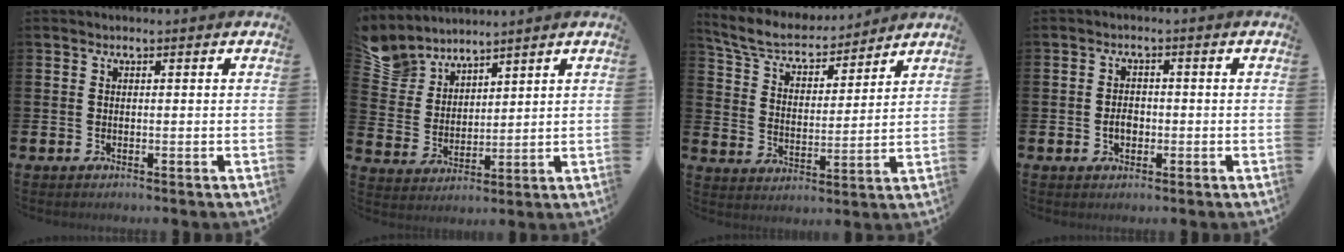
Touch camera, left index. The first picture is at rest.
{"total": 5.7, "force": [5.4, 1.8, -0.4], "torque": [-0.028, -0.034, 0.103]}
{"total": 7.3, "force": [6.7, 2.0, 1.9], "torque": [-0.074, -0.043, 0.118]}
{"total": 2.3, "force": [-0.5, 1.7, 1.5], "torque": [-0.022, 0.002, -0.014]}